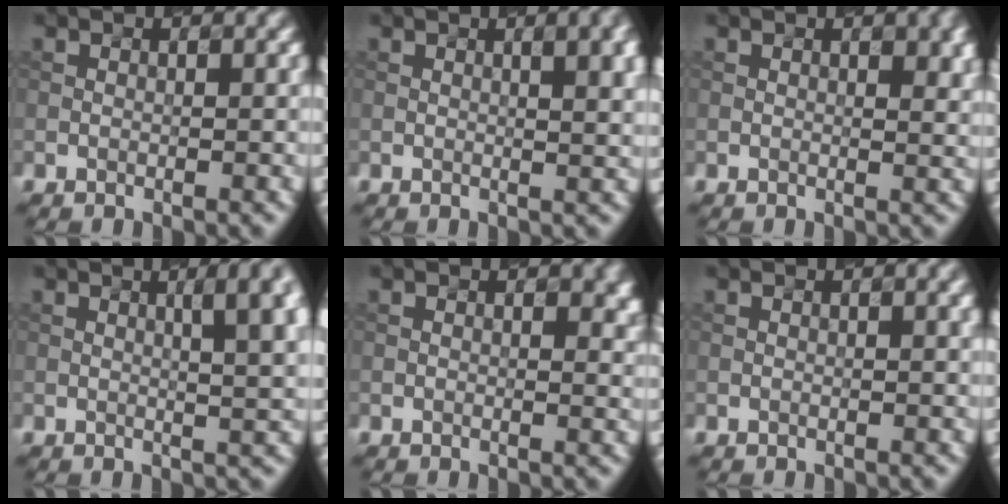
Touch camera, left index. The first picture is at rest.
{"total": 6.1, "force": [2.0, 2.5, 5.2], "torque": [-0.030, 0.022, 0.023]}
{"total": 3.5, "force": [1.3, 1.5, 2.9], "torque": [-0.023, 0.008, 0.021]}
{"total": 6.4, "force": [1.8, 2.0, 5.8], "torque": [-0.045, 0.019, 0.028]}
{"total": 2.7, "force": [1.1, 1.3, 2.1], "torque": [-0.013, 0.005, 0.013]}
{"total": 1.3, "force": [0.5, 0.4, 1.2], "torque": [-0.013, 0.003, 0.003]}